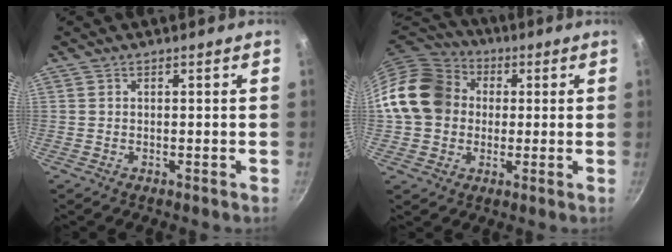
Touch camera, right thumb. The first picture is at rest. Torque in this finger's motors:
{"motor_torque": [1.04, 1.04, 0.64, 0.57, 0.33]}